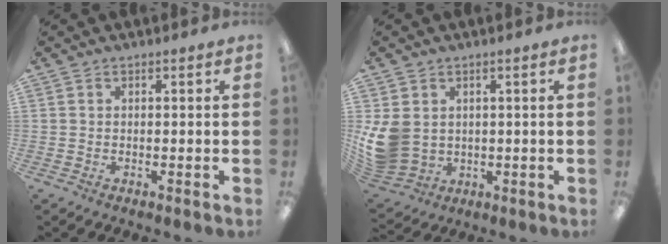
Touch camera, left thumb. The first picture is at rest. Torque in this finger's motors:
{"motor_torque": [1.13, 1.23, 1.05, -0.38, 0.33]}